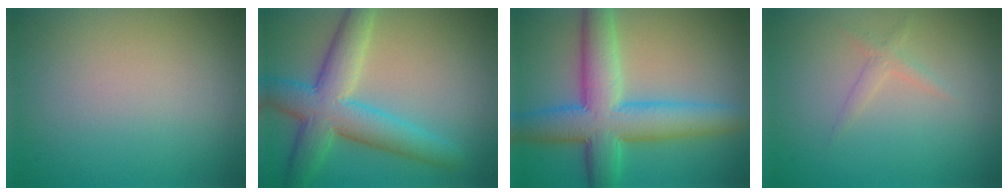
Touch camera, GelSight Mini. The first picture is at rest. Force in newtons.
{"total": 7.1, "press": 7.1, "slide": 0.2}
{"total": 8.0, "press": 8.0, "slide": 0.3}
{"total": 1.2, "press": 1.2, "slide": 0.1}